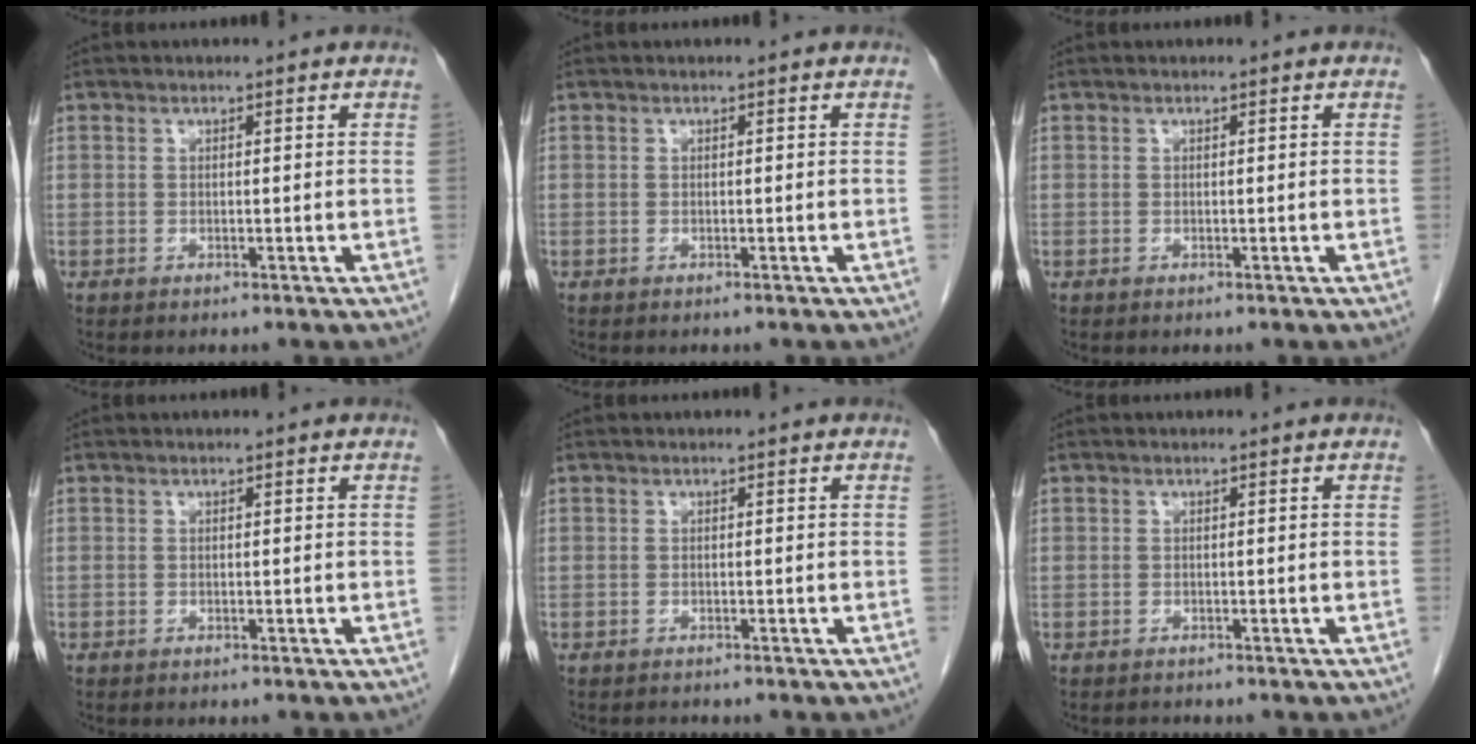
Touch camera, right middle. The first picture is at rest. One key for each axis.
{"total": 0.0}
{"total": 0.0}
{"total": 0.0}
{"total": 0.6, "fx": -0.6, "fy": 0.1, "fz": -0.1, "tx": -0.003, "ty": -0.003, "tz": -0.011}
{"total": 0.8, "fx": -0.6, "fy": 0.3, "fz": -0.2, "tx": -0.004, "ty": -0.002, "tz": -0.013}